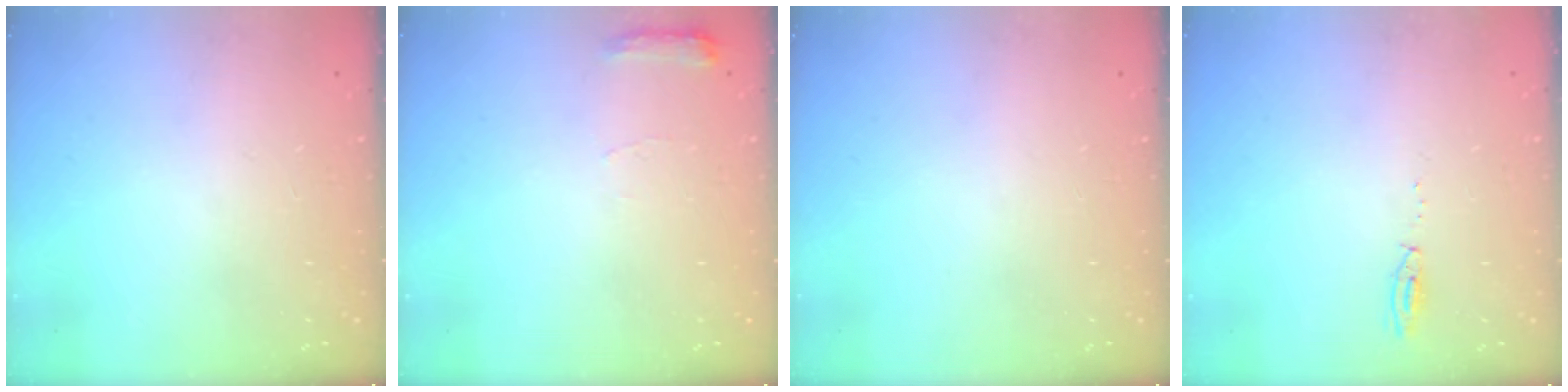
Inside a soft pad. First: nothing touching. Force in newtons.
{"total": 5.6, "press": 5.6, "slide": 0.7}
{"total": 15.1, "press": 2.1, "slide": 14.9}
{"total": 3.4, "press": 3.3, "slide": 0.8}